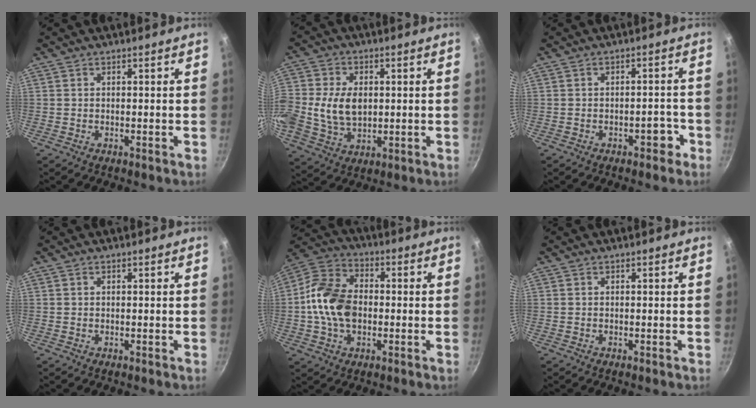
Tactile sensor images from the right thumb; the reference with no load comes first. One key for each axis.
{"total": 11.2, "fx": 0.3, "fy": 8.1, "fz": 7.7, "tx": -0.142, "ty": 0.002, "tz": 0.003}
{"total": 3.2, "fx": -1.8, "fy": 1.7, "fz": 2.0, "tx": -0.005, "ty": 0.025, "tz": -0.019}
{"total": 0.0}
{"total": 13.8, "fx": -1.0, "fy": 9.7, "fz": 9.9, "tx": -0.169, "ty": 0.027, "tz": -0.036}
{"total": 0.0}